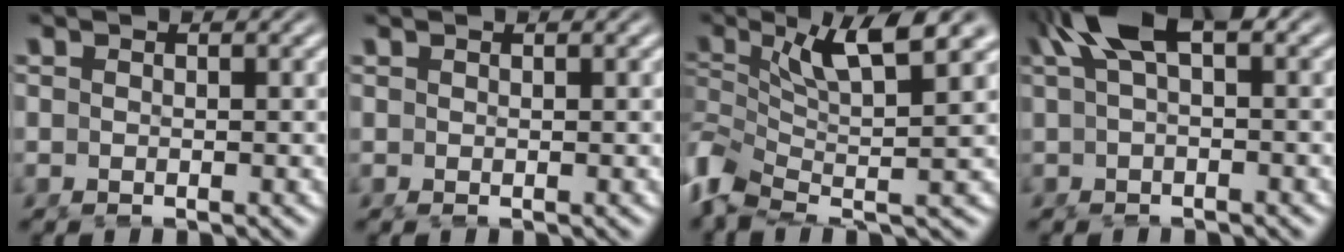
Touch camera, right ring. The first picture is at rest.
{"total": 0.6, "force": [0.5, -0.3, 0.0], "torque": [0.004, 0.003, 0.011]}
{"total": 6.2, "force": [-0.1, 3.6, 5.0], "torque": [-0.118, -0.019, -0.003]}
{"total": 7.5, "force": [2.7, 3.2, 6.2], "torque": [-0.114, 0.016, 0.041]}